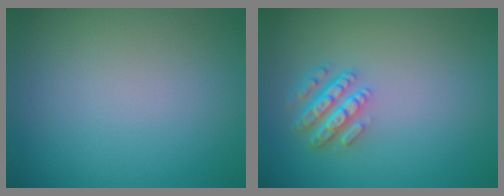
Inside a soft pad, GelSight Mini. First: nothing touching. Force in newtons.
{"total": 4.3, "press": 3.2, "slide": 2.8}